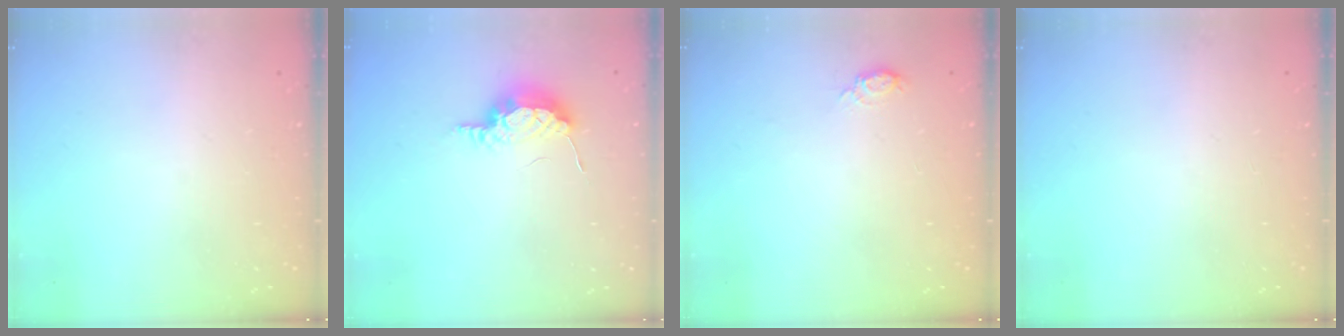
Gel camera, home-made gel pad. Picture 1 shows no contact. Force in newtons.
{"total": 7.7, "press": 7.5, "slide": 1.9}
{"total": 4.8, "press": 4.8, "slide": 0.5}
{"total": 0.0}